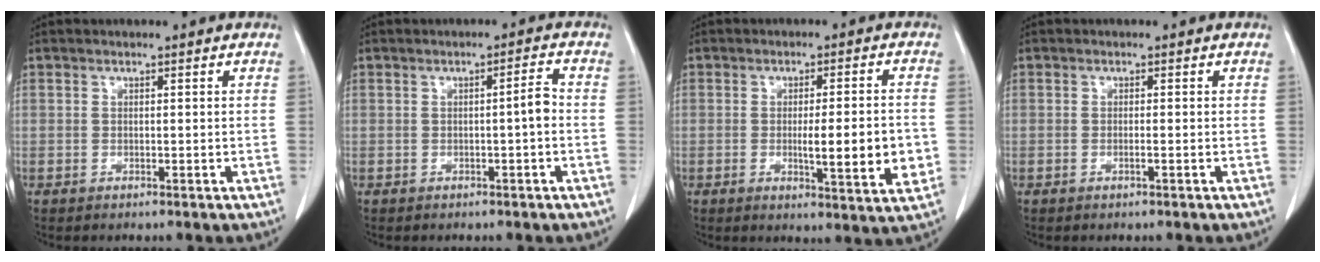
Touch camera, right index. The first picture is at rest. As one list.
[{"total": 2.3, "force": [-0.4, 0.0, 2.2], "torque": [-0.031, 0.002, -0.008]}, {"total": 9.3, "force": [-1.5, 1.0, 9.1], "torque": [-0.125, -0.011, -0.019]}, {"total": 0.6, "force": [-0.3, -0.1, 0.5], "torque": [-0.011, 0.001, -0.005]}]